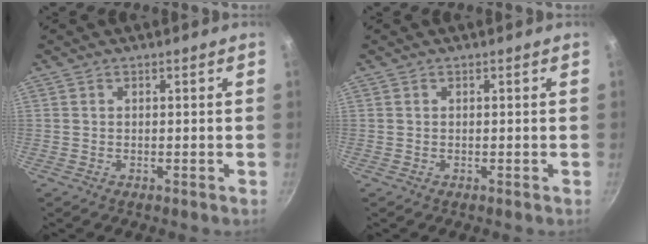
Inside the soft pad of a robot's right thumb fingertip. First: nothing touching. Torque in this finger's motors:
{"motor_torque": [0.00, 0.00, 0.00, 0.00, 0.00]}